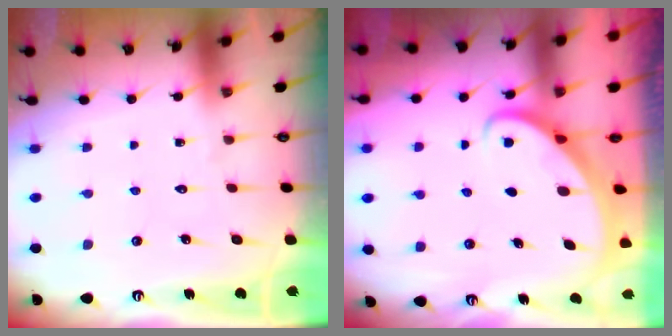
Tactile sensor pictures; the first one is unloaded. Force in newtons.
{"total": 2.5, "press": 2.5, "slide": 0.2}